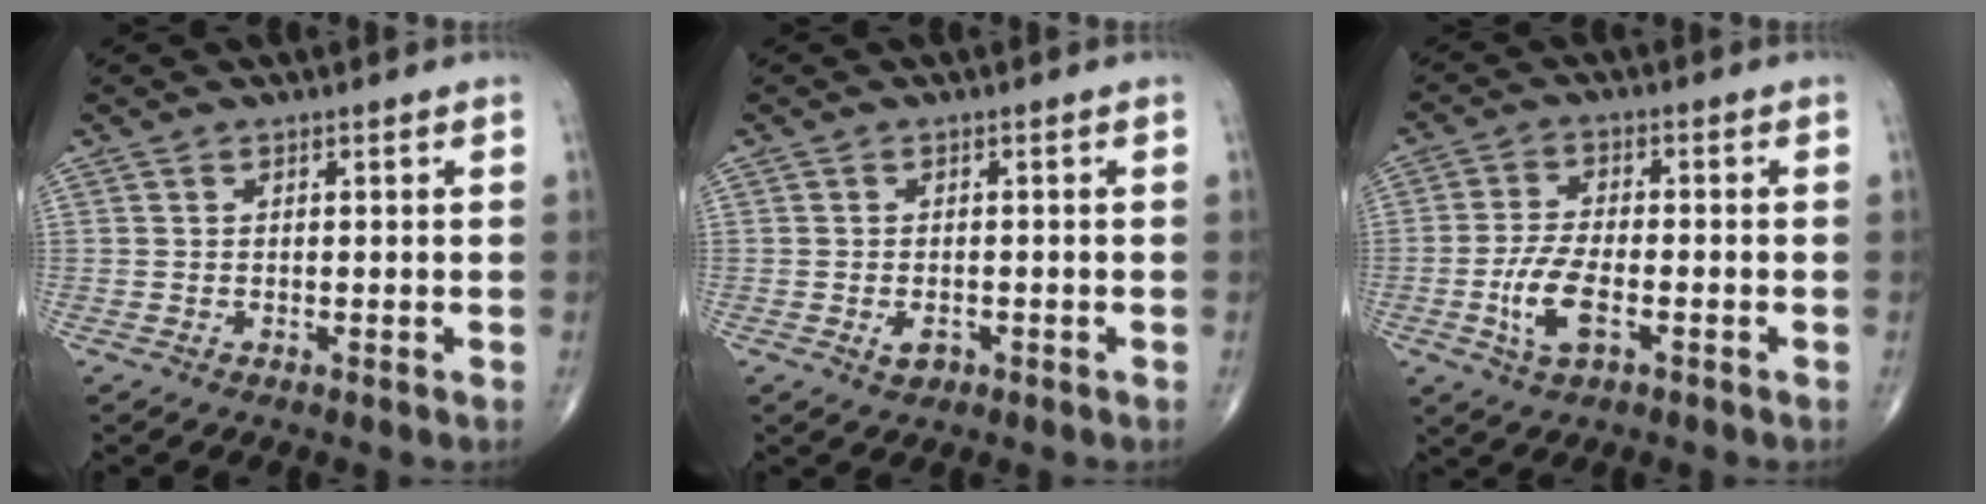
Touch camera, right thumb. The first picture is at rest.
{"total": 2.1, "force": [-0.9, 1.3, 1.4], "torque": [-0.020, 0.002, -0.011]}
{"total": 7.5, "force": [-2.5, 3.2, 6.2], "torque": [-0.130, 0.011, -0.047]}